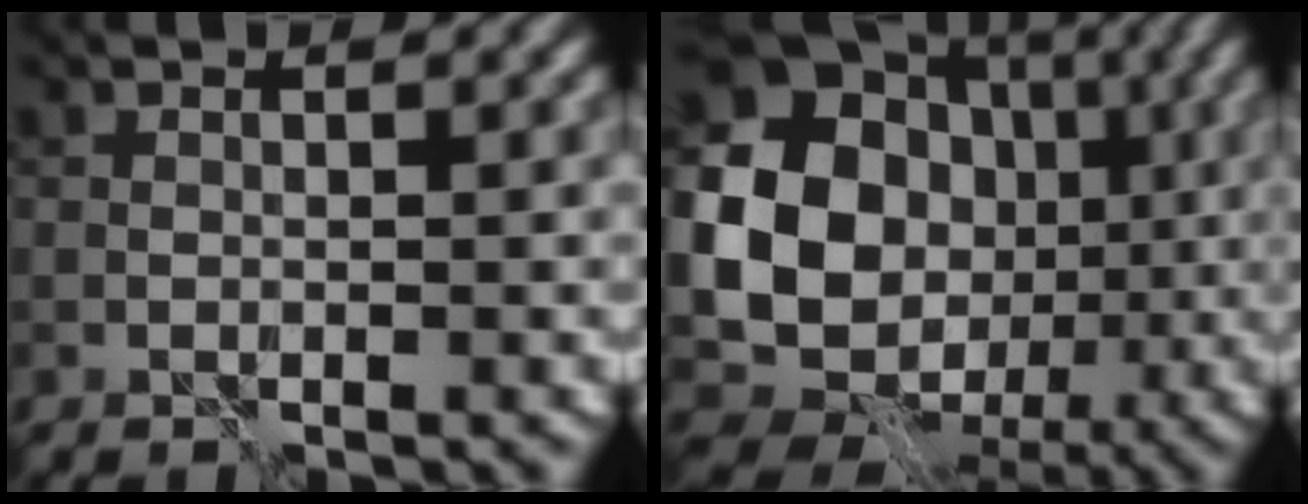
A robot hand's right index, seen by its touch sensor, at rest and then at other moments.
{"total": 18.8, "force": [0.3, 16.5, 8.9], "torque": [-0.169, 0.000, -0.015]}